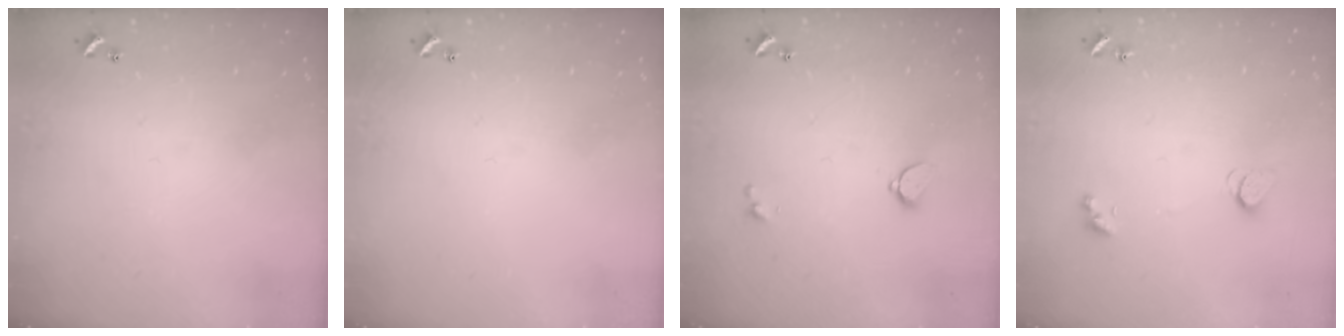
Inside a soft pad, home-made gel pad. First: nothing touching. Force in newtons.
{"total": 0.0}
{"total": 1.7, "press": 1.6, "slide": 0.5}
{"total": 2.6, "press": 2.6, "slide": 0.5}